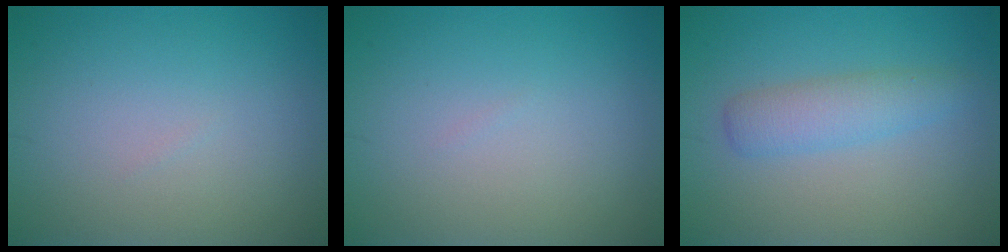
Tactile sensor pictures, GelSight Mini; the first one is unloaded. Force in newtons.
{"total": 0.0}
{"total": 2.9, "press": 2.9, "slide": 0.1}